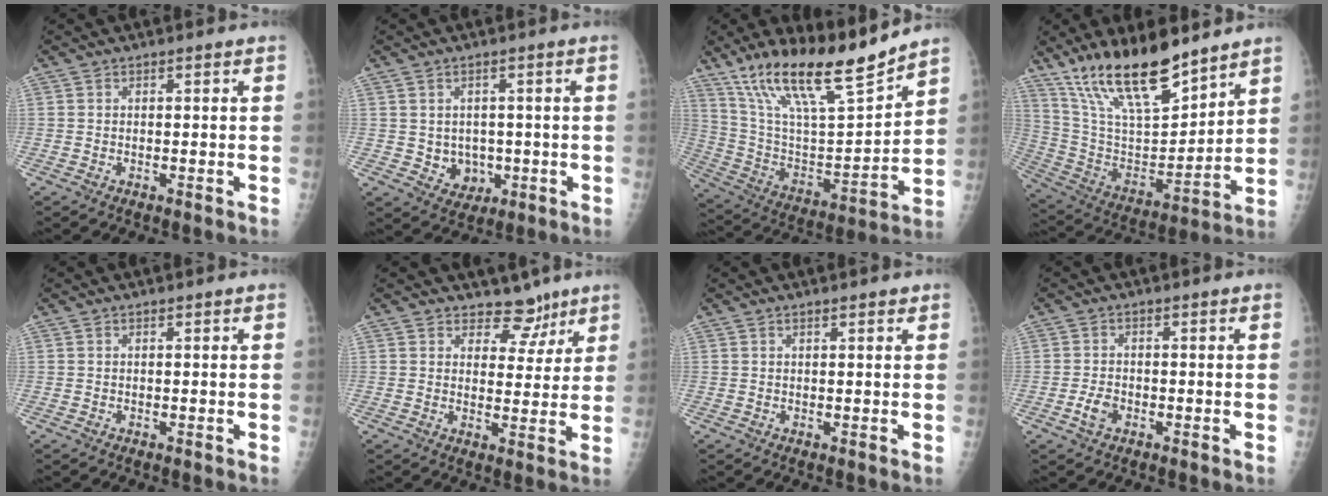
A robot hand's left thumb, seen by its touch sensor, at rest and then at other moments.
{"total": 5.0, "force": [-0.4, 4.5, 2.3], "torque": [-0.009, 0.002, 0.006]}
{"total": 21.5, "force": [16.5, 4.1, 13.1], "torque": [-0.204, -0.075, 0.304]}
{"total": 20.4, "force": [15.2, 6.1, 12.2], "torque": [-0.186, -0.075, 0.286]}
{"total": 0.0}
{"total": 5.9, "force": [4.6, 3.7, 0.8], "torque": [0.021, -0.030, 0.065]}
{"total": 1.3, "force": [1.0, 0.4, 0.8], "torque": [-0.010, -0.003, 0.013]}
{"total": 2.8, "force": [-1.2, 1.8, 1.8], "torque": [-0.035, 0.007, -0.022]}